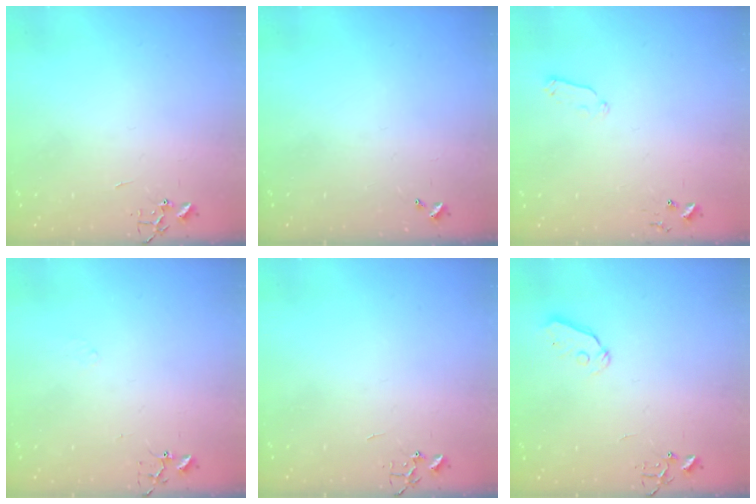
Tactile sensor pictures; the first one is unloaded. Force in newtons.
{"total": 0.0}
{"total": 5.1, "press": 5.0, "slide": 0.8}
{"total": 5.2, "press": 5.2, "slide": 0.5}
{"total": 0.0}
{"total": 4.9, "press": 4.8, "slide": 0.8}